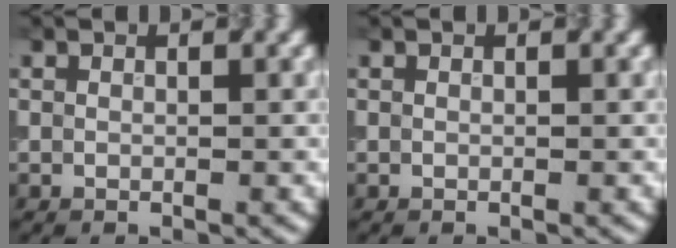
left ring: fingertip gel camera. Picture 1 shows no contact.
{"total": 0.0}